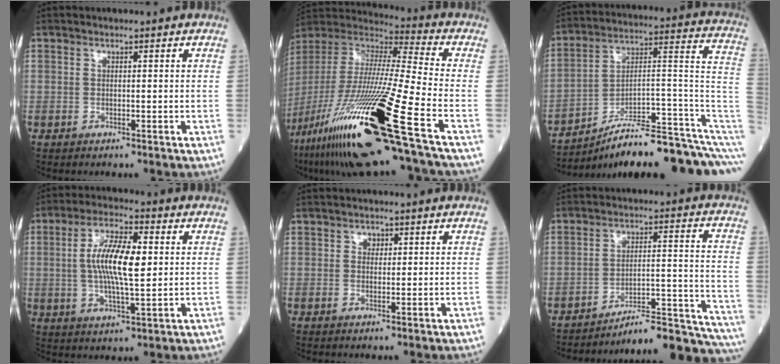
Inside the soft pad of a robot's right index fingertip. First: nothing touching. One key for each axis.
{"total": 31.3, "fx": -16.7, "fy": 1.0, "fz": 26.4, "tx": -0.545, "ty": -0.067, "tz": -0.317}
{"total": 20.4, "fx": -16.2, "fy": 1.7, "fz": 12.2, "tx": -0.105, "ty": 0.062, "tz": -0.240}
{"total": 10.9, "fx": 1.3, "fy": 2.7, "fz": 10.5, "tx": -0.200, "ty": 0.008, "tz": 0.022}
{"total": 1.4, "fx": 0.6, "fy": 1.1, "fz": 0.6, "tx": -0.004, "ty": -0.001, "tz": 0.007}
{"total": 17.3, "fx": -17.1, "fy": -0.3, "fz": 3.0, "tx": -0.007, "ty": 0.038, "tz": -0.235}